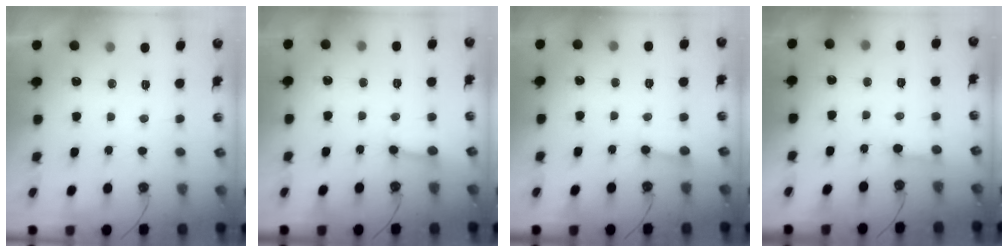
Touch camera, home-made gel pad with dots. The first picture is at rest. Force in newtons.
{"total": 2.4, "press": 2.4, "slide": 0.0}
{"total": 2.5, "press": 2.5, "slide": 0.2}
{"total": 2.8, "press": 2.8, "slide": 0.3}